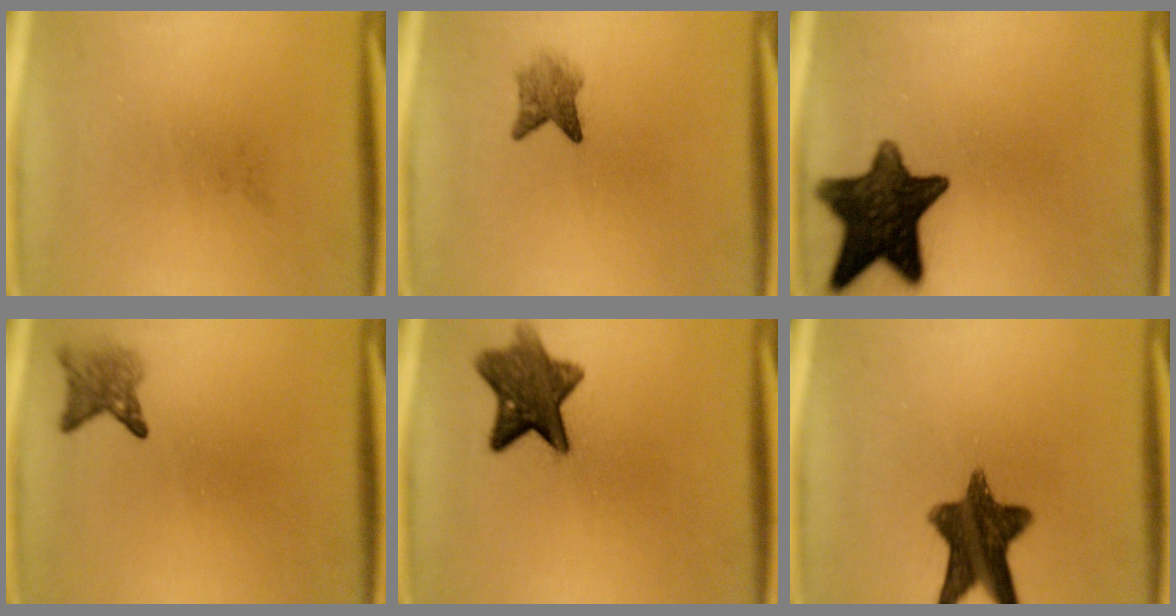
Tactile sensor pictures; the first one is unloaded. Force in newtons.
{"total": 2.8}
{"total": 14.3}
{"total": 2.7}
{"total": 8.8}
{"total": 12.1}